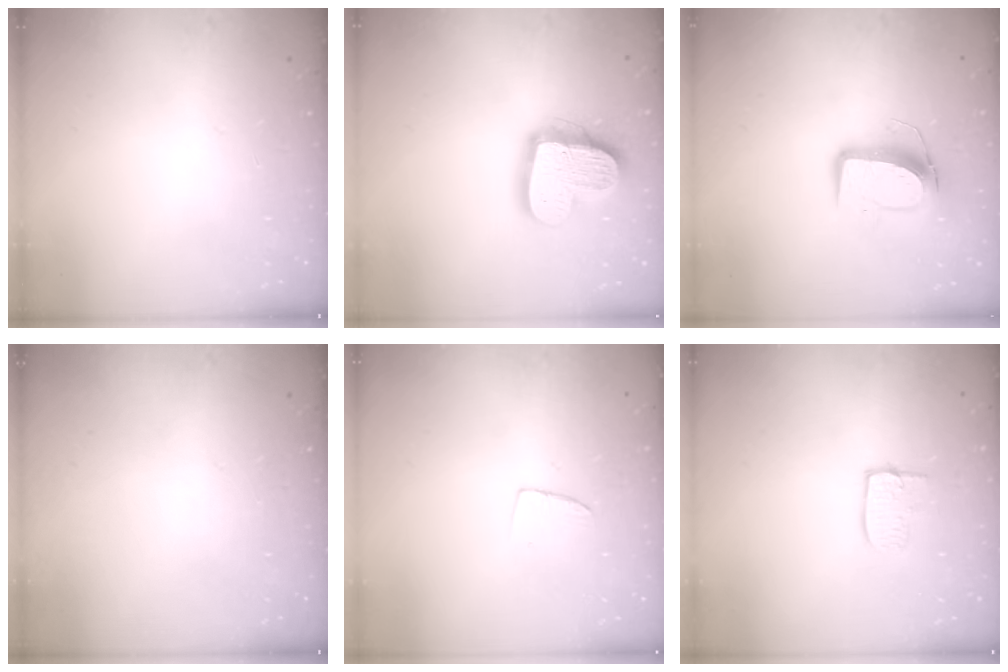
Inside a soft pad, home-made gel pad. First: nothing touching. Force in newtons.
{"total": 18.3, "press": 18.3, "slide": 1.6}
{"total": 10.3, "press": 10.3, "slide": 0.8}
{"total": 0.0}
{"total": 3.1, "press": 3.1, "slide": 0.2}
{"total": 7.7, "press": 7.7, "slide": 0.6}